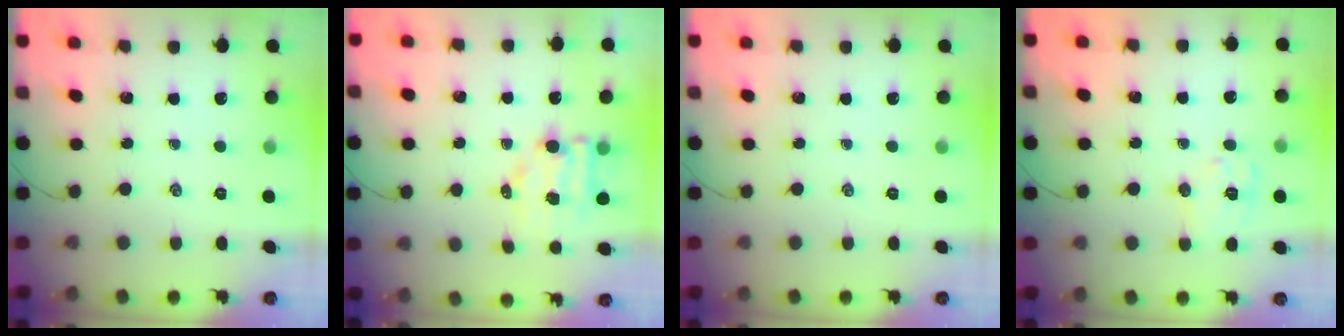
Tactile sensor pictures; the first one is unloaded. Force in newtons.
{"total": 6.9, "press": 6.8, "slide": 1.0}
{"total": 0.0}
{"total": 8.8, "press": 8.7, "slide": 0.5}